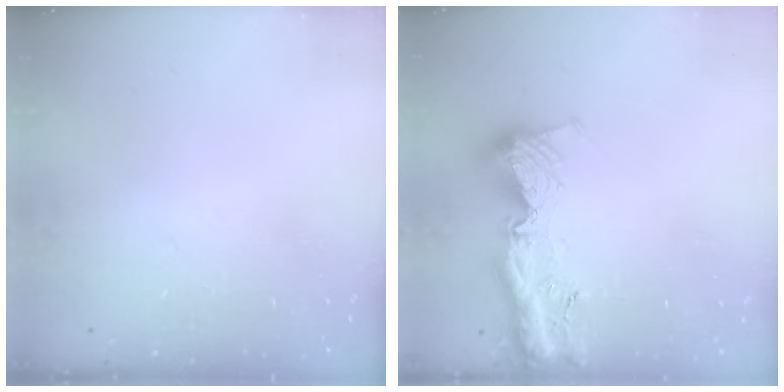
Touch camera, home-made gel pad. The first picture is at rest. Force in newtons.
{"total": 15.7, "press": 15.6, "slide": 1.6}